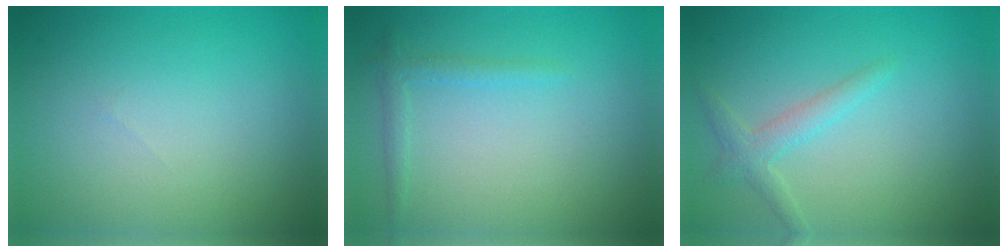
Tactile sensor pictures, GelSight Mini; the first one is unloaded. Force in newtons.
{"total": 1.3, "press": 1.3, "slide": 0.1}
{"total": 1.9, "press": 1.9, "slide": 0.1}